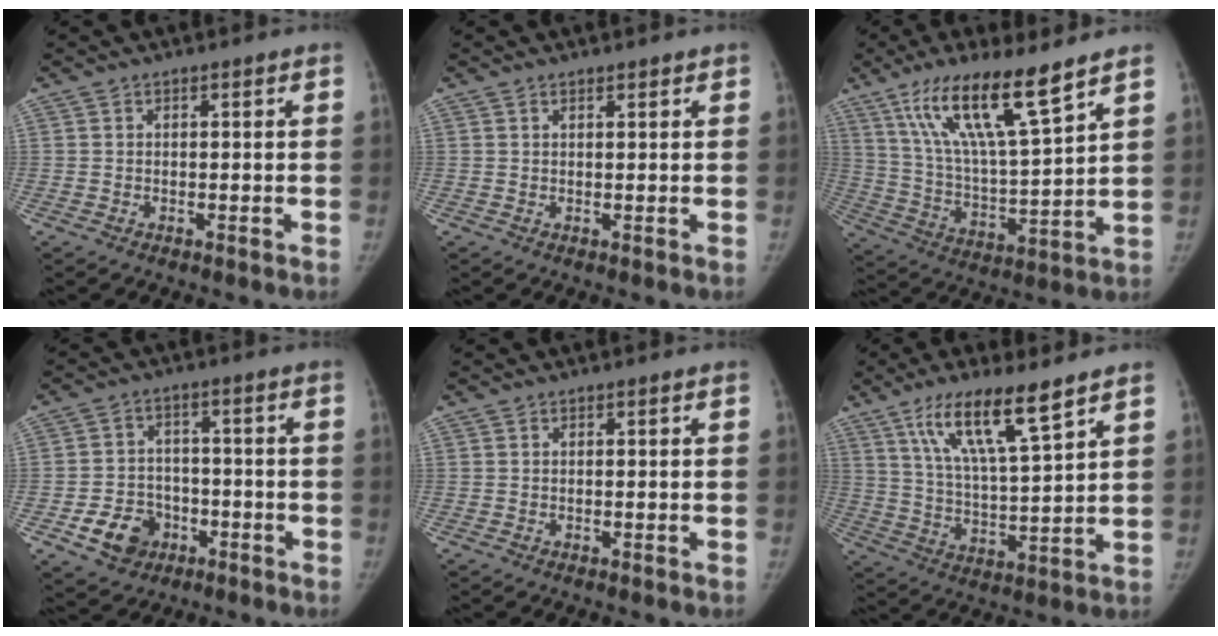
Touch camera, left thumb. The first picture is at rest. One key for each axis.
{"total": 0.9, "fx": 0.8, "fy": 0.3, "fz": 0.4, "tx": -0.007, "ty": -0.004, "tz": 0.011}
{"total": 17.7, "fx": 11.3, "fy": 2.9, "fz": 13.3, "tx": -0.232, "ty": -0.054, "tz": 0.217}
{"total": 8.7, "fx": -3.8, "fy": 7.0, "fz": 3.4, "tx": -0.033, "ty": 0.025, "tz": -0.056}
{"total": 0.0}
{"total": 13.9, "fx": 8.6, "fy": 2.4, "fz": 10.6, "tx": -0.185, "ty": -0.040, "tz": 0.166}